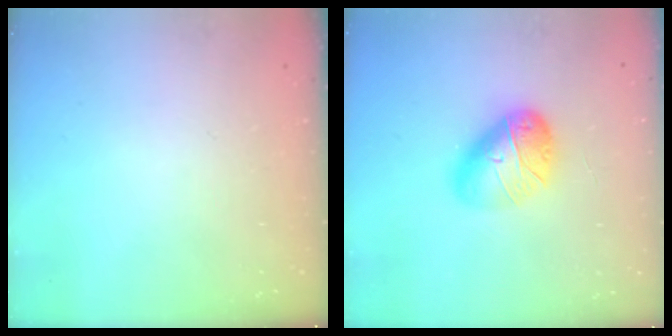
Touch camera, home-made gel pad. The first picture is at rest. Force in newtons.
{"total": 13.5, "press": 13.5, "slide": 0.7}